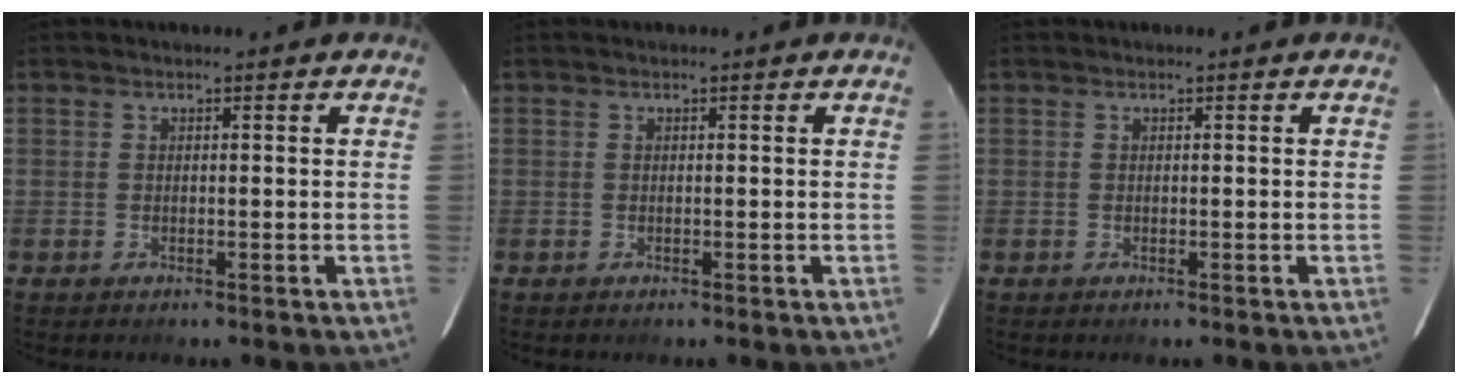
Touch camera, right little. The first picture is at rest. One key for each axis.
{"total": 0.0}
{"total": 0.0}